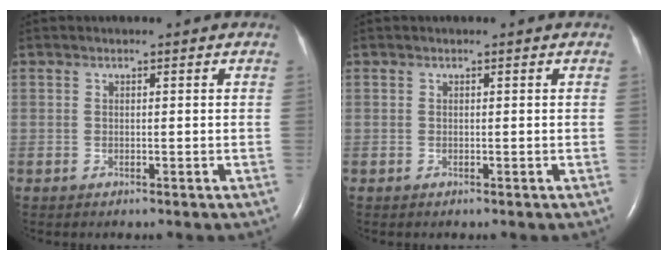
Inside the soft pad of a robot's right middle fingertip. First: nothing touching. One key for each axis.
{"total": 0.0}